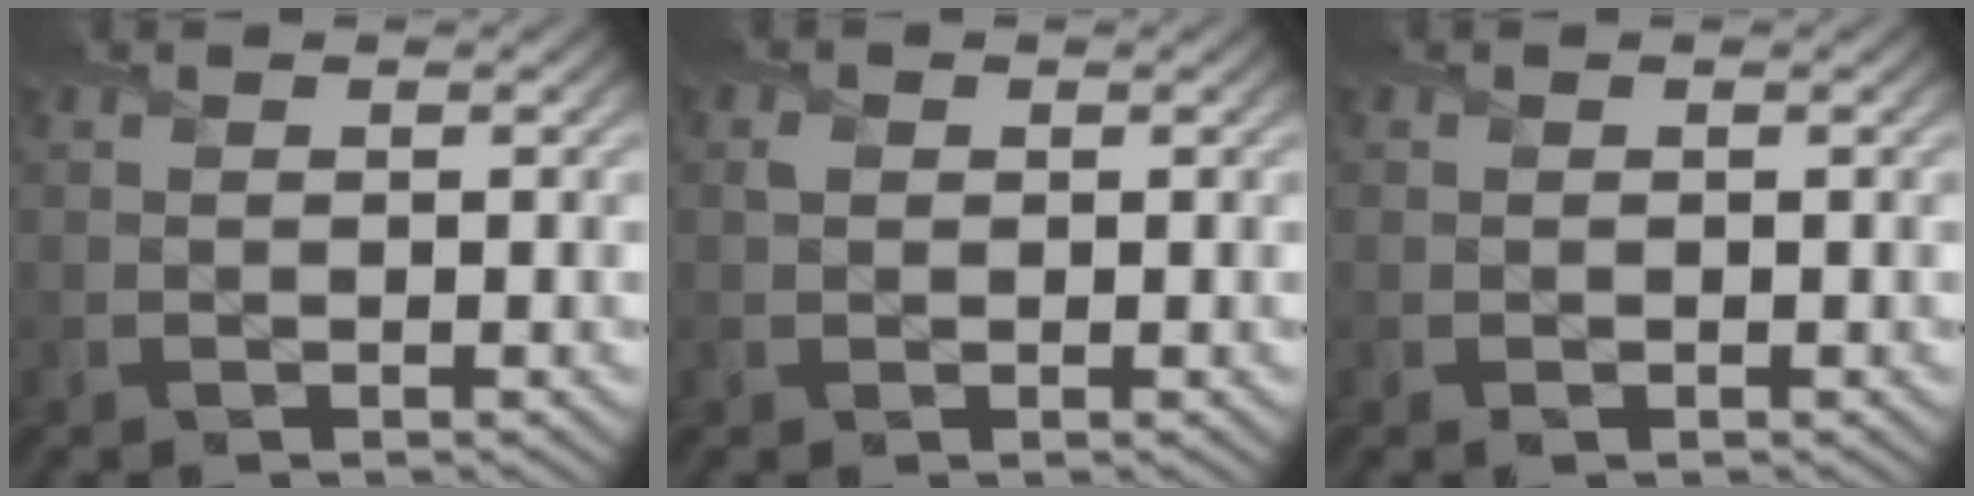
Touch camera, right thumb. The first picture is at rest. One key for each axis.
{"total": 1.0, "fx": 0.2, "fy": 1.0, "fz": 0.3, "tx": -0.008, "ty": -0.002, "tz": 0.001}
{"total": 0.7, "fx": -0.2, "fy": 0.6, "fz": 0.3, "tx": -0.006, "ty": -0.007, "tz": -0.004}